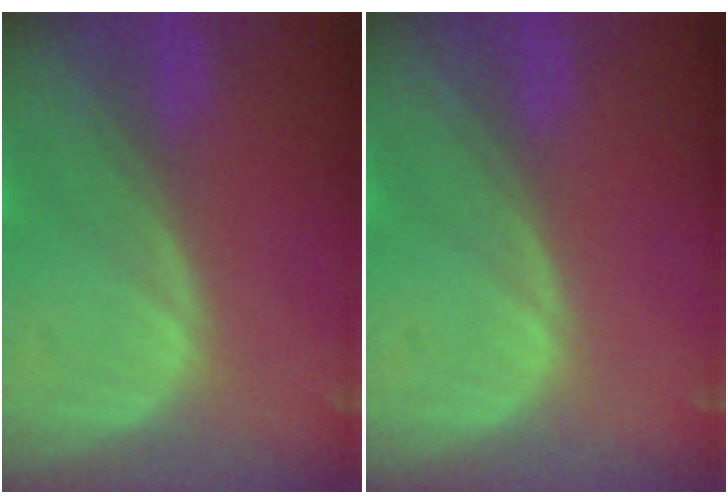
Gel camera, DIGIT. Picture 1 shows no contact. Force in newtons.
{"total": 0.0}